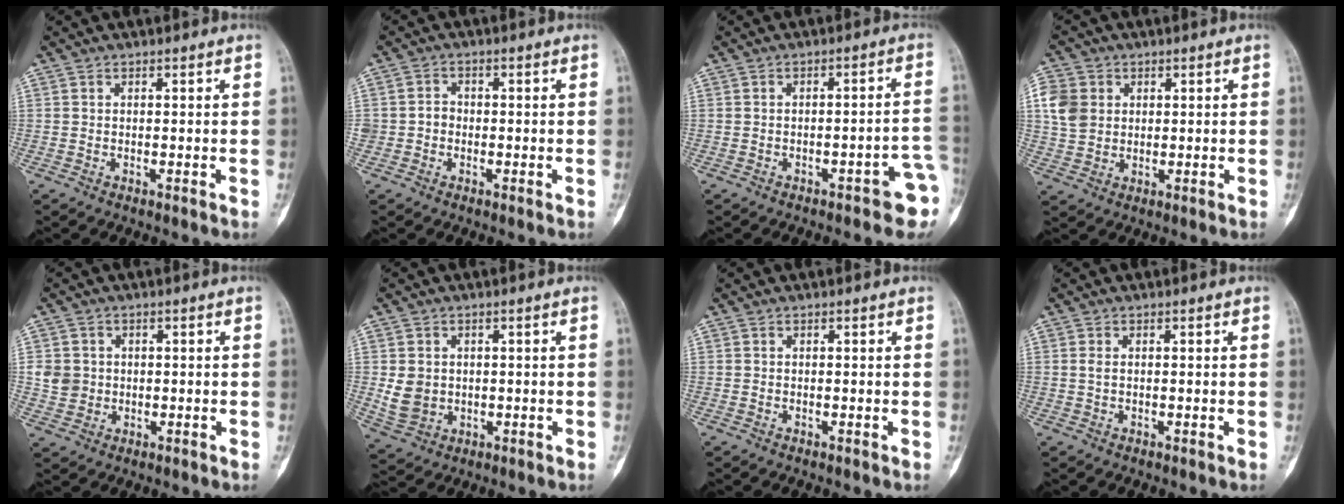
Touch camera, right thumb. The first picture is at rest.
{"total": 2.4, "force": [-0.6, 2.2, 0.7], "torque": [0.005, 0.010, -0.017]}
{"total": 7.4, "force": [-3.5, 2.2, 6.2], "torque": [-0.055, 0.027, -0.040]}
{"total": 7.0, "force": [1.7, 5.9, 3.4], "torque": [-0.056, 0.000, 0.032]}
{"total": 4.5, "force": [0.3, 4.2, 1.5], "torque": [-0.005, 0.003, 0.009]}
{"total": 5.6, "force": [0.3, 4.8, 2.9], "torque": [-0.039, -0.003, 0.018]}
{"total": 0.0}
{"total": 0.7, "force": [0.1, 0.4, 0.6], "torque": [-0.015, -0.001, 0.001]}